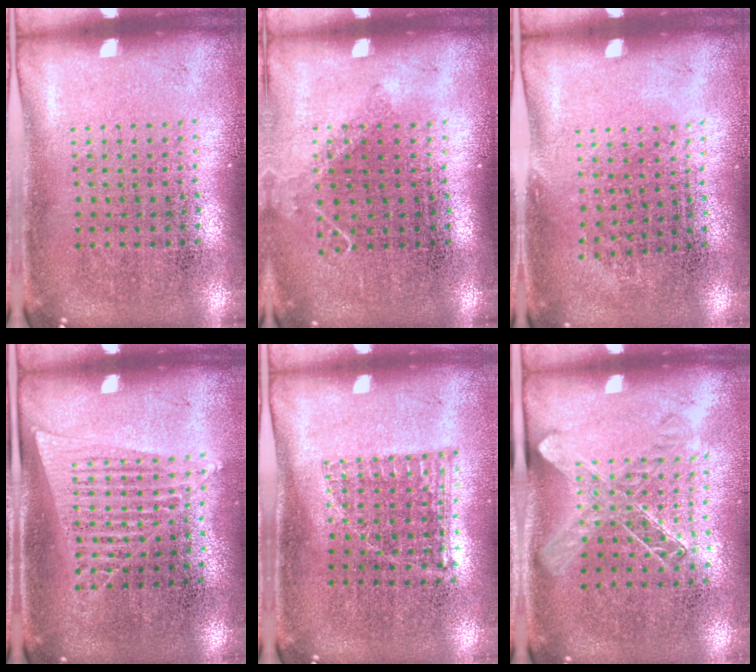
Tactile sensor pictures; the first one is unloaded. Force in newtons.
{"total": 0.8, "press": 0.8, "slide": 0.1}
{"total": 0.7, "press": 0.6, "slide": 0.5}
{"total": 1.3, "press": 1.2, "slide": 0.6}
{"total": 0.9, "press": 0.8, "slide": 0.2}
{"total": 1.4, "press": 1.2, "slide": 0.6}